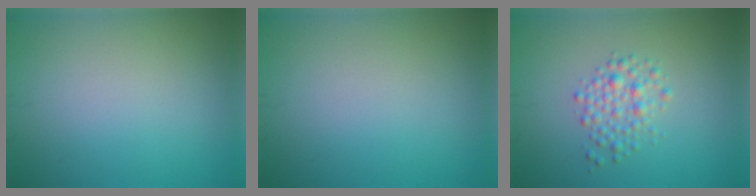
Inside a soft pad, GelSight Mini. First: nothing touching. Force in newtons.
{"total": 0.0}
{"total": 2.4, "press": 2.4, "slide": 0.1}